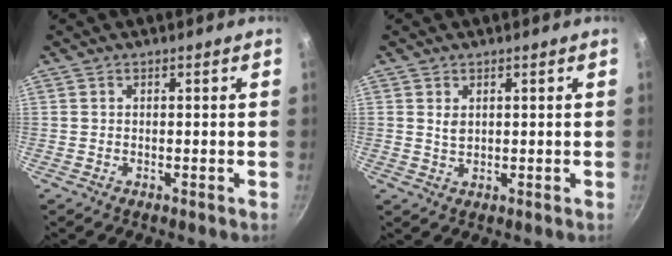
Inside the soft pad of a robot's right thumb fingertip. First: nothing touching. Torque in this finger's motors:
{"motor_torque": [-0.32, -0.21, 0.41, -0.05, -0.05]}